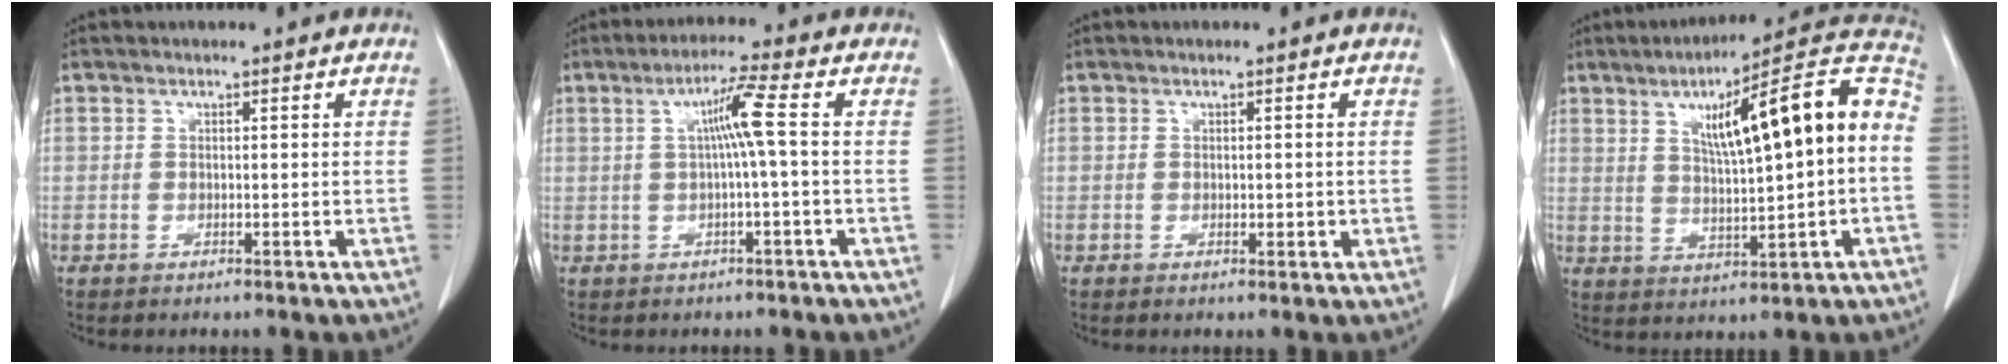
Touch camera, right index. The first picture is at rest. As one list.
[{"total": 5.2, "force": [0.5, -1.0, 5.0], "torque": [-0.091, 0.009, 0.011]}, {"total": 1.2, "force": [0.1, 0.7, 0.9], "torque": [-0.006, 0.000, 0.007]}, {"total": 17.9, "force": [2.7, 1.9, 17.5], "torque": [-0.252, 0.036, 0.036]}]